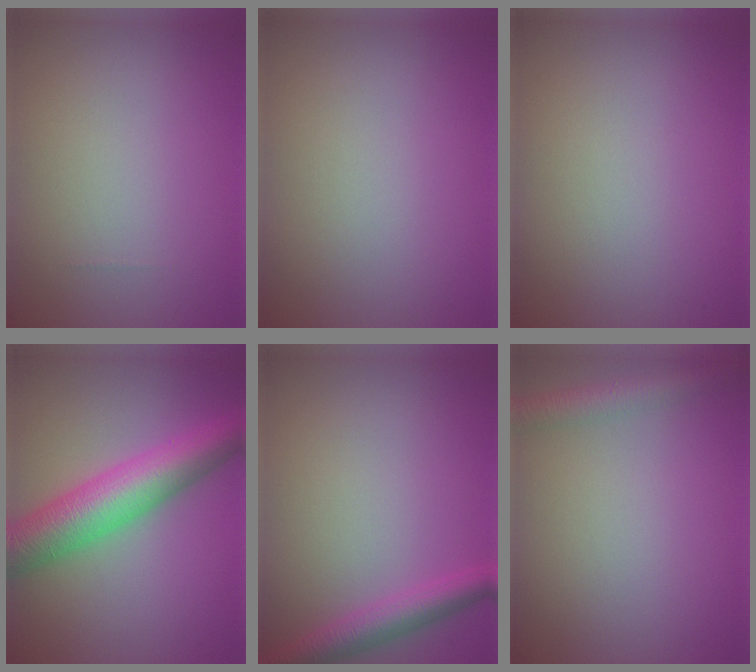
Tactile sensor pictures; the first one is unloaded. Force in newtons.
{"total": 0.0}
{"total": 0.0}
{"total": 8.6, "press": 8.6, "slide": 0.2}
{"total": 3.2, "press": 3.2, "slide": 0.1}
{"total": 2.8, "press": 2.8, "slide": 0.2}